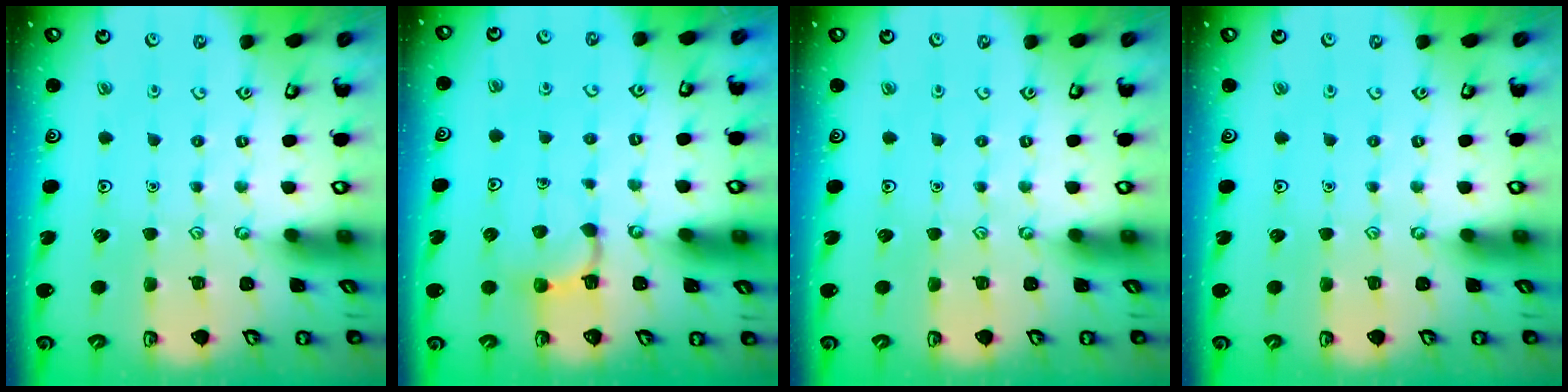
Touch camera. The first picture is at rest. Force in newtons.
{"total": 3.0, "press": 2.9, "slide": 0.7}
{"total": 0.0}
{"total": 0.0}